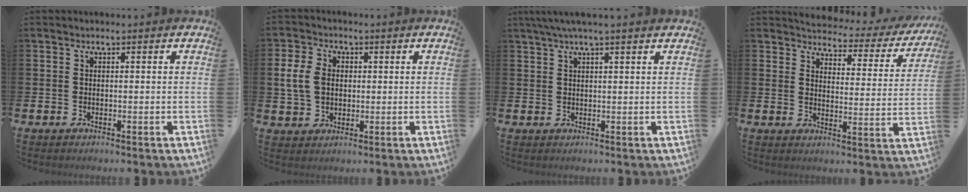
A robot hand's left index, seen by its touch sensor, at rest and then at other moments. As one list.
[{"total": 5.5, "force": [1.1, 4.2, 3.3], "torque": [-0.064, 0.010, 0.015]}, {"total": 3.1, "force": [2.5, -0.1, 1.9], "torque": [-0.048, 0.002, 0.047]}, {"total": 3.7, "force": [3.5, 1.1, 0.7], "torque": [-0.025, -0.036, 0.050]}]